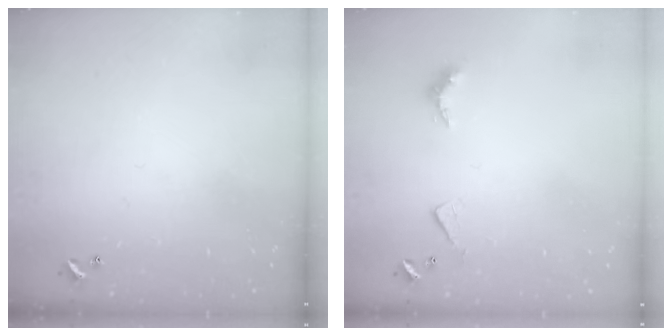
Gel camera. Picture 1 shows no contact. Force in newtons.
{"total": 4.5, "press": 4.5, "slide": 0.8}